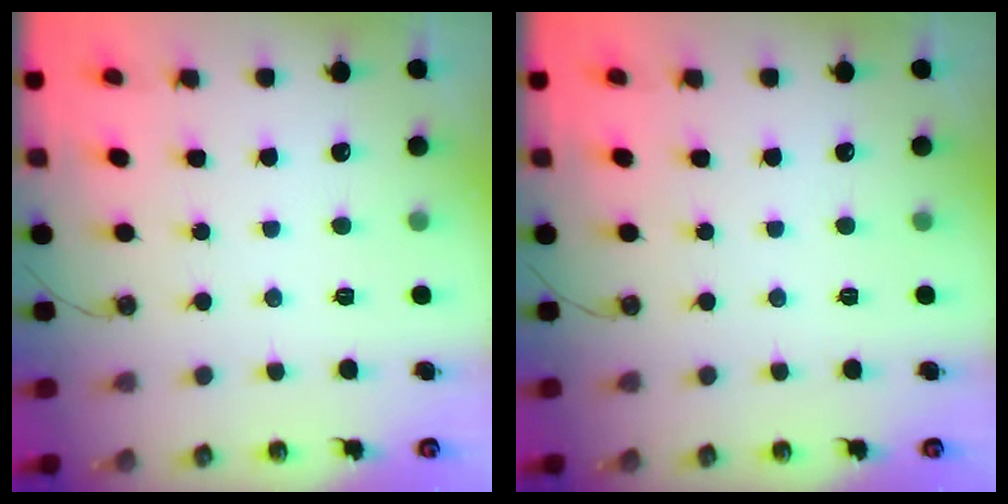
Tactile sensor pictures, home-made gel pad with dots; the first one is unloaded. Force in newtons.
{"total": 0.0}